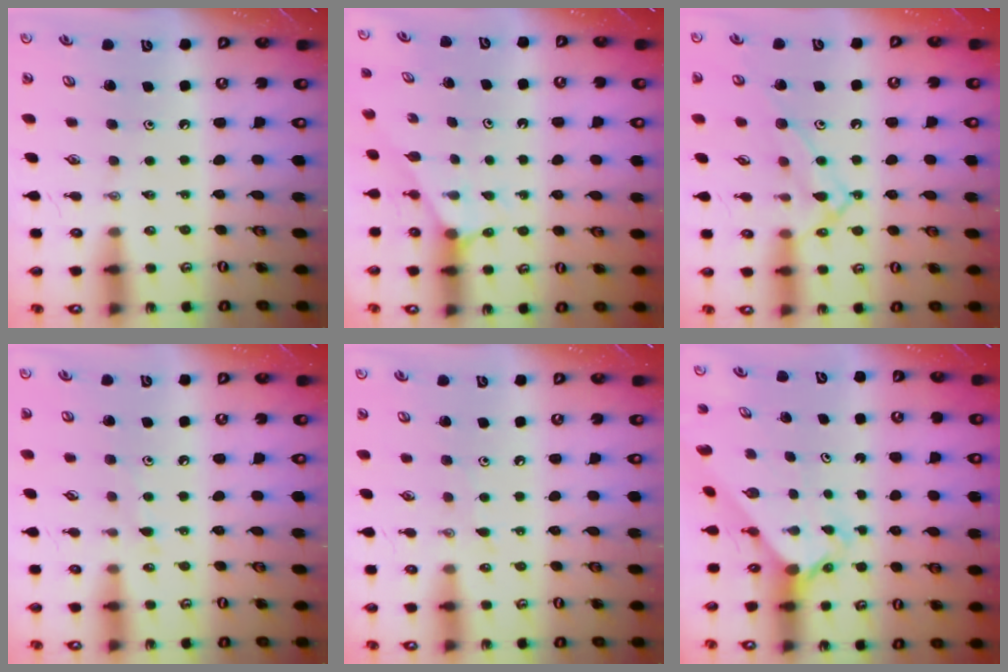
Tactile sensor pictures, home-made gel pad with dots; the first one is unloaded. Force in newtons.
{"total": 2.8, "press": 2.8, "slide": 0.3}
{"total": 12.0, "press": 12.0, "slide": 0.9}
{"total": 4.3, "press": 4.3, "slide": 0.6}
{"total": 4.8, "press": 4.7, "slide": 0.6}
{"total": 2.3, "press": 2.3, "slide": 0.1}